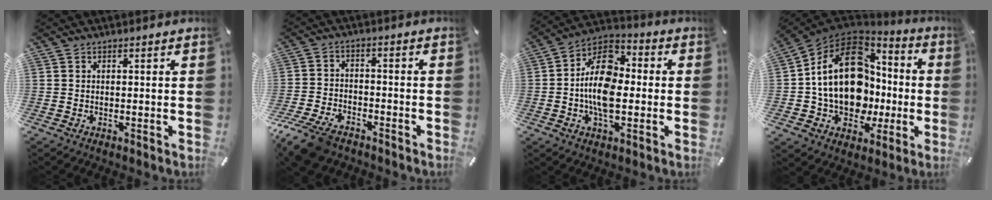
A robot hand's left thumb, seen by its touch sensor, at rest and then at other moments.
{"total": 8.8, "force": [-6.5, 4.6, 3.9], "torque": [-0.084, 0.028, -0.123]}
{"total": 14.7, "force": [-1.8, 9.1, 11.4], "torque": [-0.224, 0.007, -0.034]}
{"total": 22.3, "force": [1.4, 16.6, 14.7], "torque": [-0.281, 0.002, 0.034]}